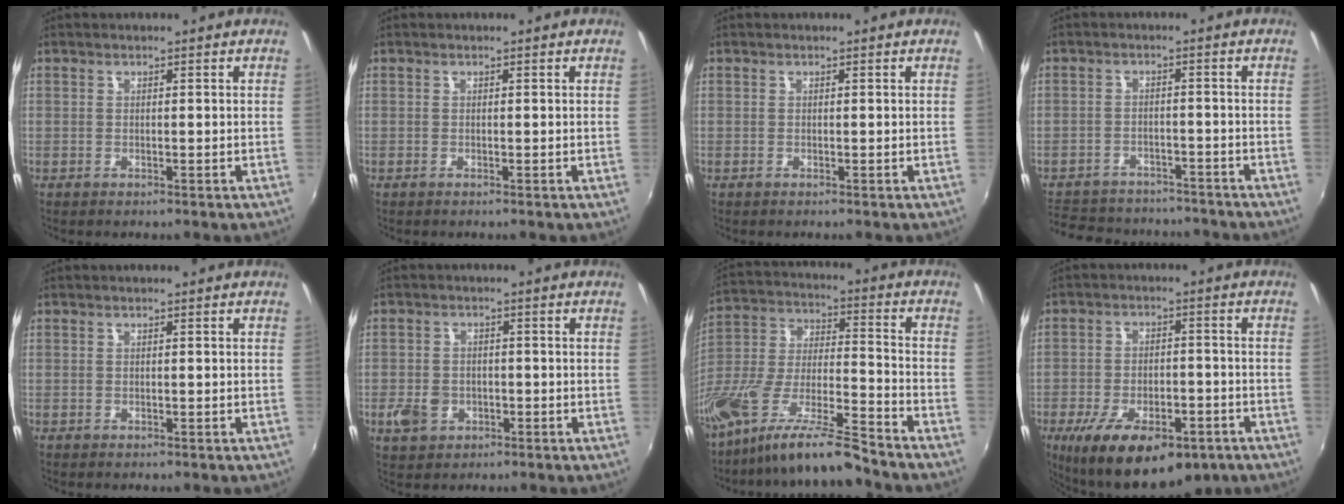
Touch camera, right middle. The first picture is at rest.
{"total": 0.0}
{"total": 0.0}
{"total": 14.3, "force": [-11.6, 7.1, 4.4], "torque": [-0.118, 0.032, -0.158]}
{"total": 0.0}
{"total": 5.9, "force": [-2.2, 4.7, 2.8], "torque": [-0.072, 0.002, -0.033]}
{"total": 16.6, "force": [-13.1, 1.8, 10.0], "torque": [-0.202, -0.019, -0.250]}
{"total": 18.9, "force": [-11.5, 8.5, 12.4], "torque": [-0.236, -0.029, -0.161]}